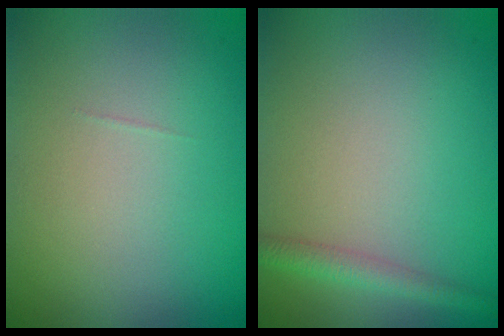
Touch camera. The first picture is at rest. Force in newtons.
{"total": 2.0, "press": 2.0, "slide": 0.1}